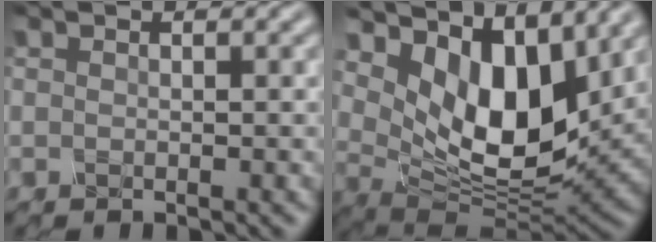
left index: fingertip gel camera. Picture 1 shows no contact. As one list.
[{"total": 8.6, "force": [3.9, 4.8, 6.1], "torque": [-0.117, -0.017, 0.078]}]